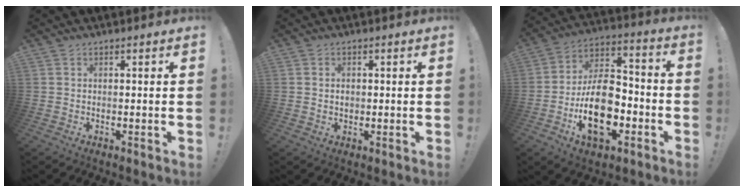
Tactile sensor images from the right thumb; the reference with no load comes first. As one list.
[{"total": 1.6, "force": [0.1, 1.4, 0.9], "torque": [-0.012, 0.003, 0.000]}, {"total": 20.9, "force": [-6.9, 12.4, 15.3], "torque": [-0.269, 0.042, -0.108]}]